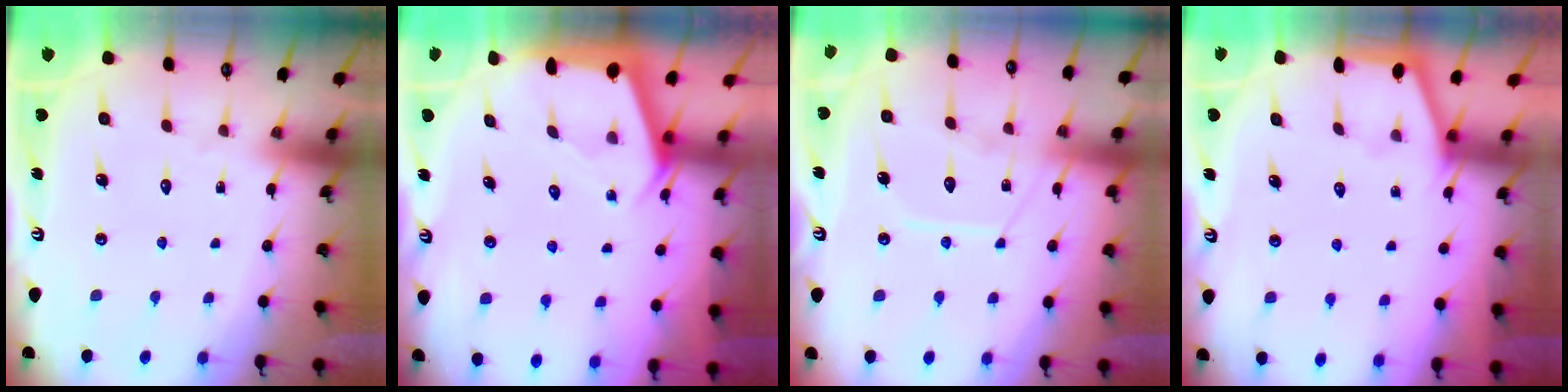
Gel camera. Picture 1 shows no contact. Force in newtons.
{"total": 2.5, "press": 2.5, "slide": 0.3}
{"total": 10.2, "press": 10.2, "slide": 0.9}
{"total": 1.1, "press": 1.1, "slide": 0.3}